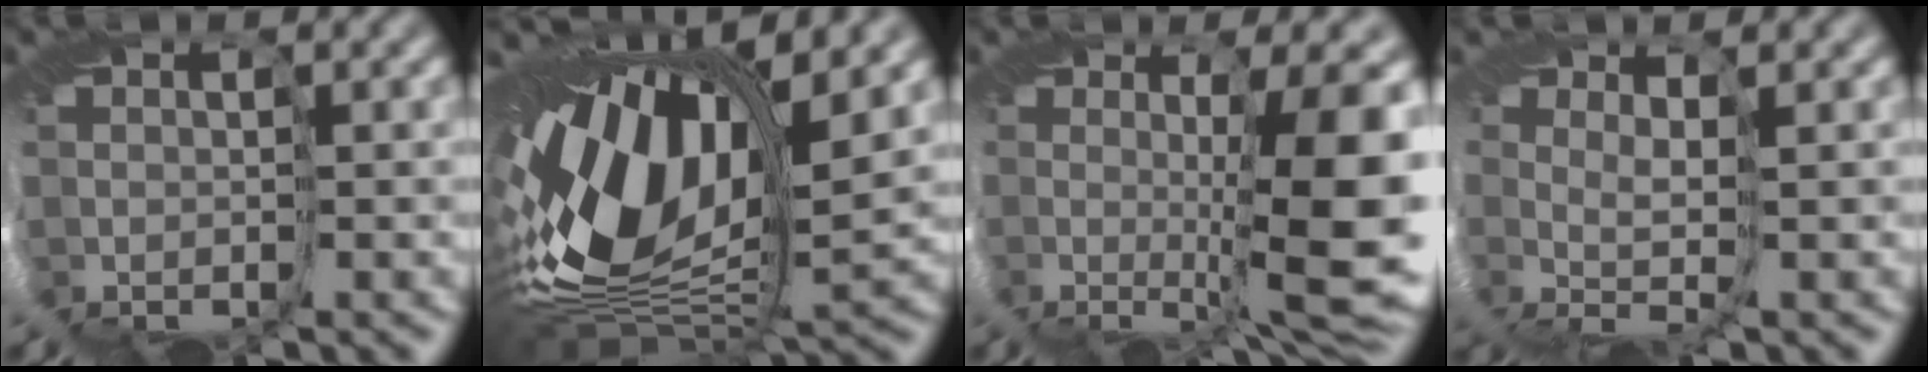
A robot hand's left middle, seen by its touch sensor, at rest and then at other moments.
{"total": 15.9, "force": [3.4, 8.7, 12.8], "torque": [-0.280, 0.016, 0.066]}
{"total": 8.8, "force": [-0.1, 1.0, 8.7], "torque": [-0.122, -0.005, 0.008]}
{"total": 1.6, "force": [0.6, -1.0, 1.1], "torque": [-0.022, 0.003, 0.014]}